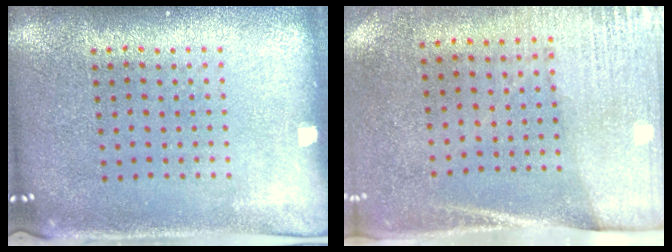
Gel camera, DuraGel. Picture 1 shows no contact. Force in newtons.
{"total": 2.7, "press": 2.4, "slide": 1.3}